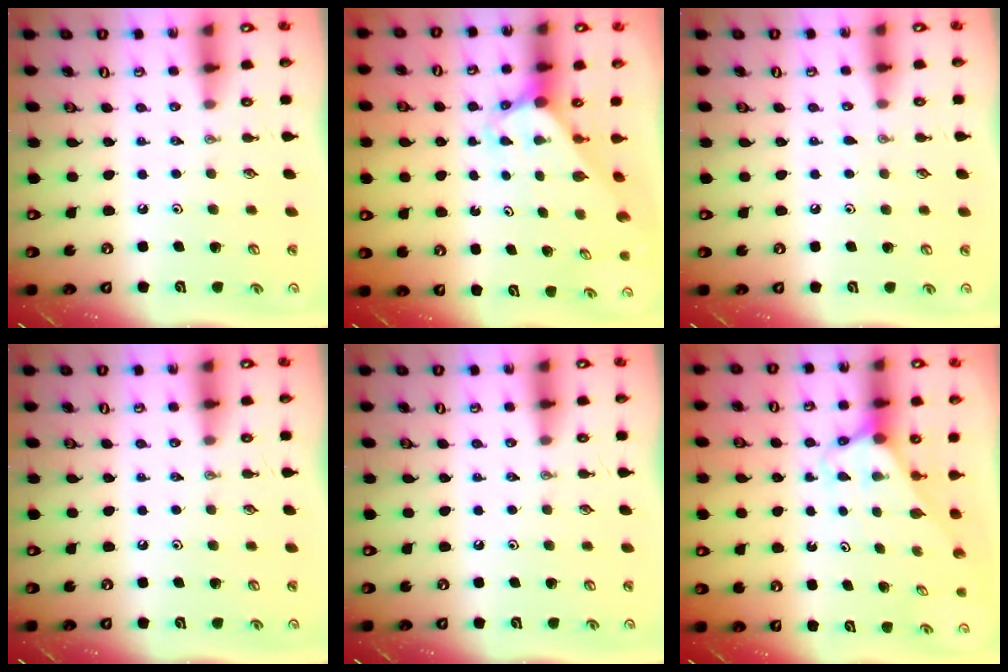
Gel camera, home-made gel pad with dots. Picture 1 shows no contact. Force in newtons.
{"total": 3.1, "press": 3.1, "slide": 0.2}
{"total": 2.7, "press": 2.7, "slide": 0.4}
{"total": 0.0}
{"total": 0.0}
{"total": 2.7, "press": 2.7, "slide": 0.1}